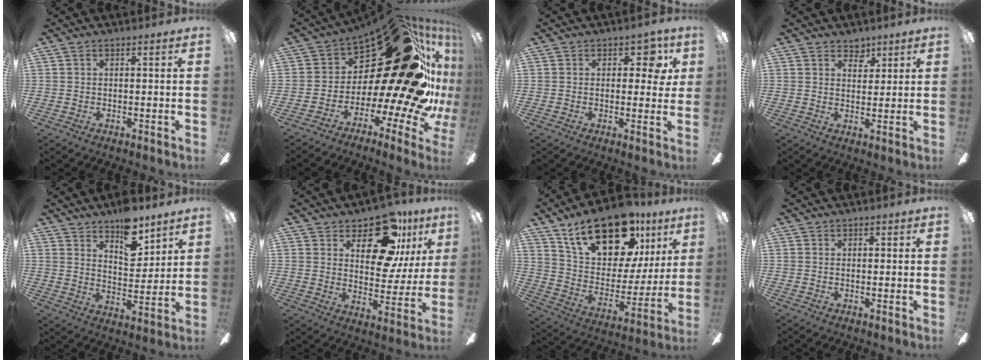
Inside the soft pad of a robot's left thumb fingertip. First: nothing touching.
{"total": 33.1, "force": [11.4, 14.5, 27.5], "torque": [-0.358, -0.137, 0.231]}
{"total": 6.3, "force": [2.3, 3.6, 4.6], "torque": [-0.046, -0.002, 0.033]}
{"total": 4.2, "force": [3.4, 2.3, 1.1], "torque": [-0.002, -0.019, 0.057]}
{"total": 11.1, "force": [8.2, 4.9, 5.7], "torque": [-0.072, -0.050, 0.144]}
{"total": 17.5, "force": [10.8, 8.8, 10.7], "torque": [-0.151, -0.057, 0.183]}
{"total": 24.1, "force": [15.1, 12.3, 14.3], "torque": [-0.223, -0.086, 0.266]}
{"total": 0.8, "force": [0.5, 0.4, 0.4], "torque": [-0.002, -0.001, 0.008]}